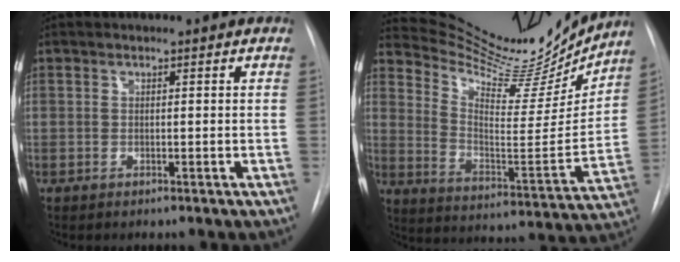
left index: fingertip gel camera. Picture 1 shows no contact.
{"total": 20.3, "force": [19.1, 3.5, 5.8], "torque": [-0.099, -0.063, 0.280]}